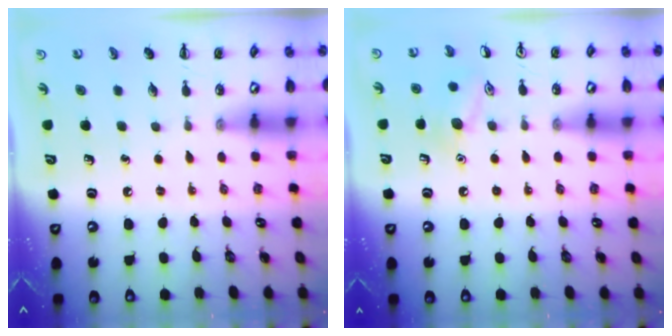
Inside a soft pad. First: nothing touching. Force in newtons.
{"total": 9.0, "press": 8.9, "slide": 1.2}